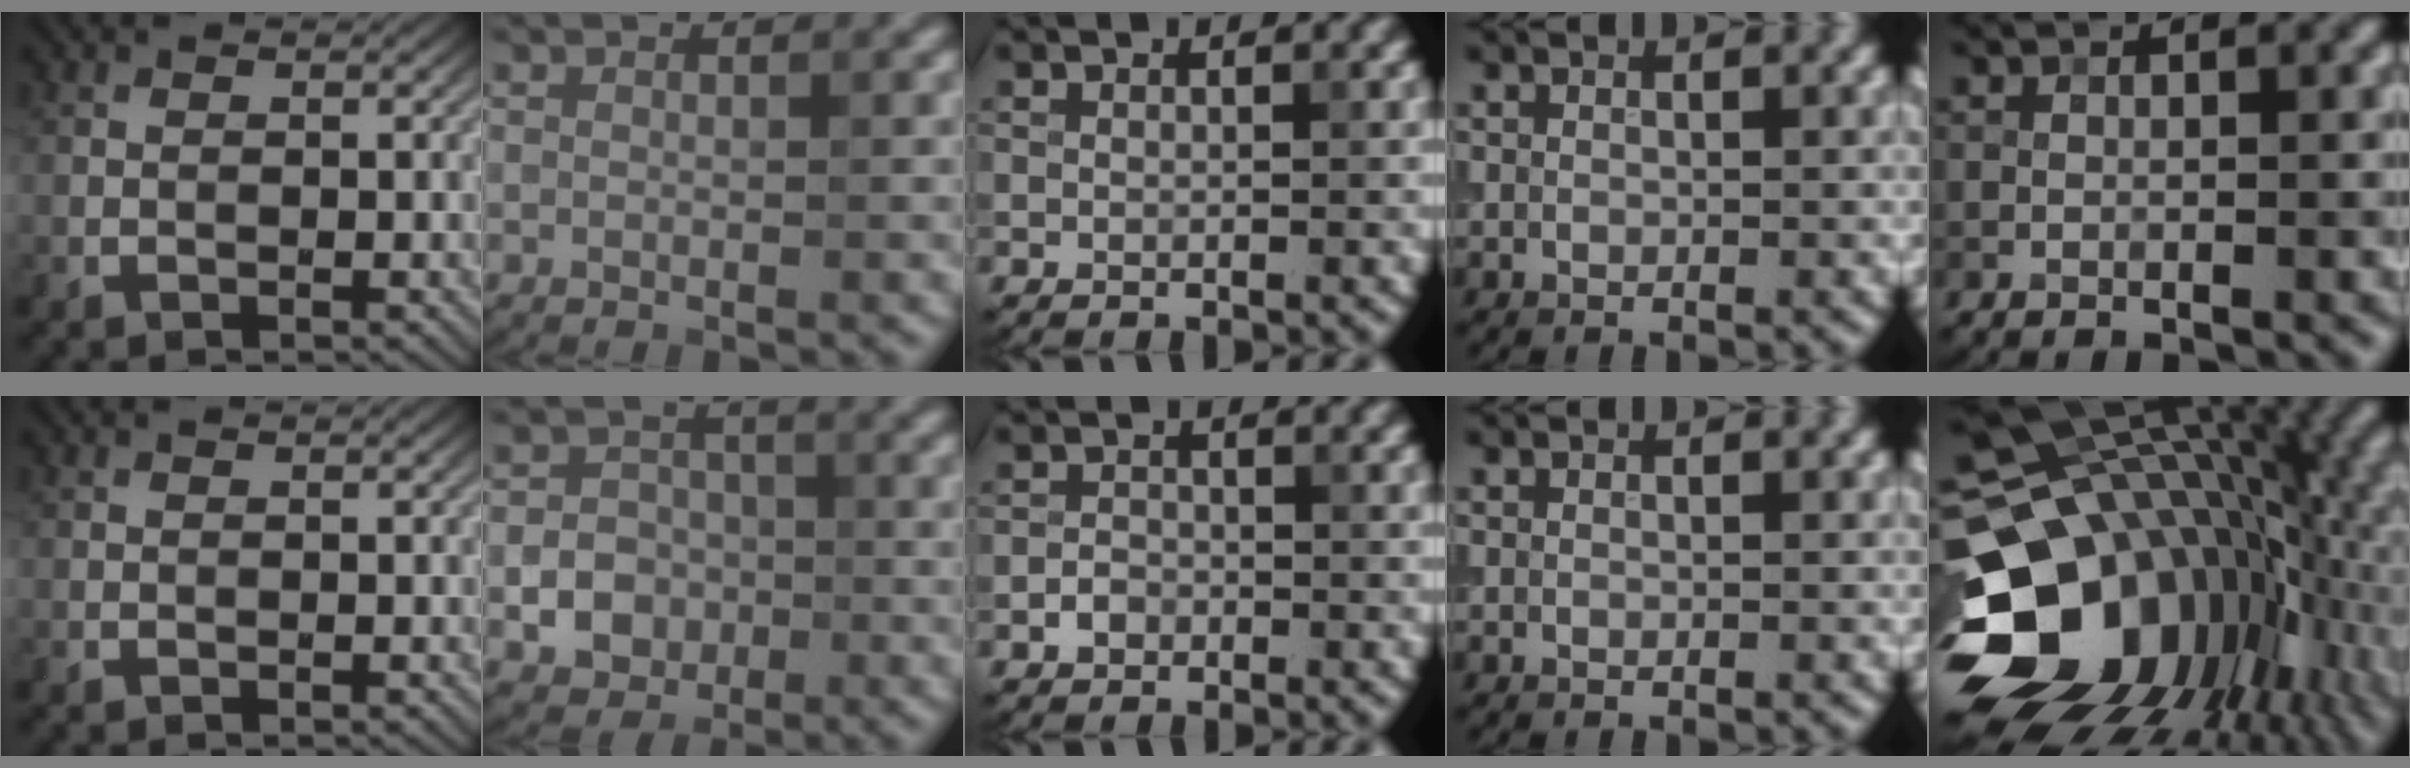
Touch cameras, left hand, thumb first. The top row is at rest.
{"index": {"total": 3.6, "force": [-1.1, 3.1, 1.6], "torque": [-0.011, 0.000, -0.023]}, "middle": {"total": 1.3, "force": [-0.7, 1.0, 0.5], "torque": [-0.005, 0.002, -0.014]}, "little": {"total": 19.1, "force": [-2.8, 14.2, 12.4], "torque": [-0.239, -0.019, -0.028]}}